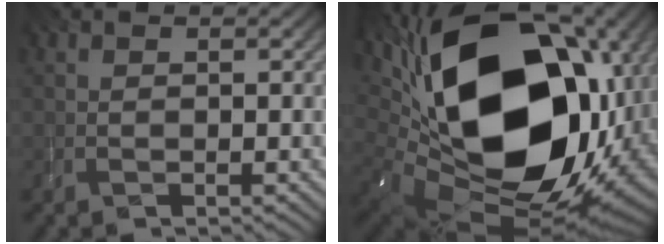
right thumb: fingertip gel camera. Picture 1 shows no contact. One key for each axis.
{"total": 22.1, "fx": 2.5, "fy": 13.9, "fz": 17.0, "tx": -0.358, "ty": -0.015, "tz": 0.054}